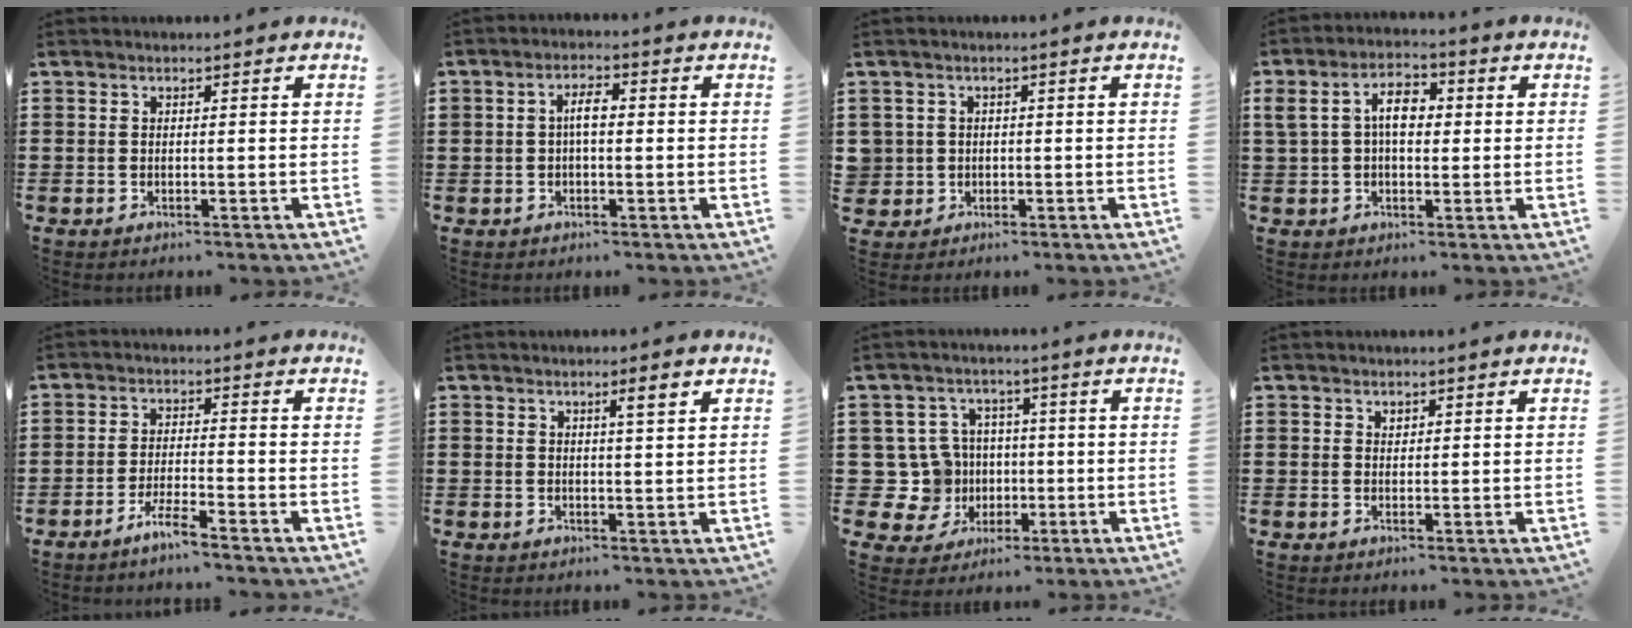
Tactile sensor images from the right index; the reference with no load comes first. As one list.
[{"total": 3.0, "force": [0.0, 1.0, 2.8], "torque": [-0.053, 0.004, -0.002]}, {"total": 2.1, "force": [-0.2, 2.1, -0.1], "torque": [-0.010, 0.009, -0.008]}, {"total": 5.5, "force": [0.6, 3.2, 4.4], "torque": [-0.085, 0.013, 0.004]}, {"total": 3.6, "force": [-3.1, -0.2, 1.8], "torque": [-0.039, -0.001, -0.061]}, {"total": 2.8, "force": [1.2, 0.1, 2.5], "torque": [-0.043, -0.001, 0.015]}, {"total": 8.7, "force": [0.1, 8.3, 2.8], "torque": [-0.122, 0.006, 0.006]}, {"total": 0.7, "force": [0.5, 0.5, 0.2], "torque": [-0.005, 0.002, 0.011]}]